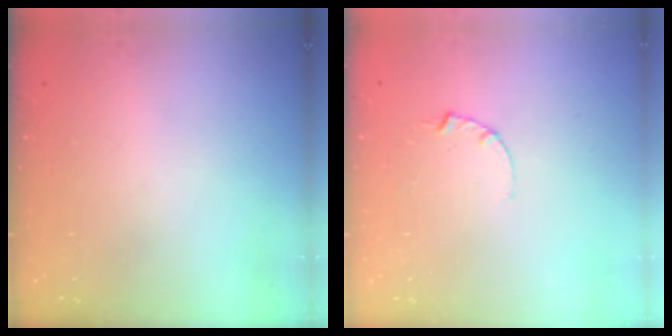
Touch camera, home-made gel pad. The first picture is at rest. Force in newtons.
{"total": 2.5, "press": 2.5, "slide": 0.3}